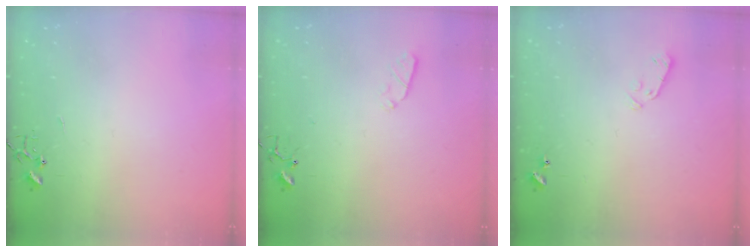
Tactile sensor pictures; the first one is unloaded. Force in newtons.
{"total": 2.9, "press": 2.8, "slide": 0.5}
{"total": 4.1, "press": 4.1, "slide": 0.6}